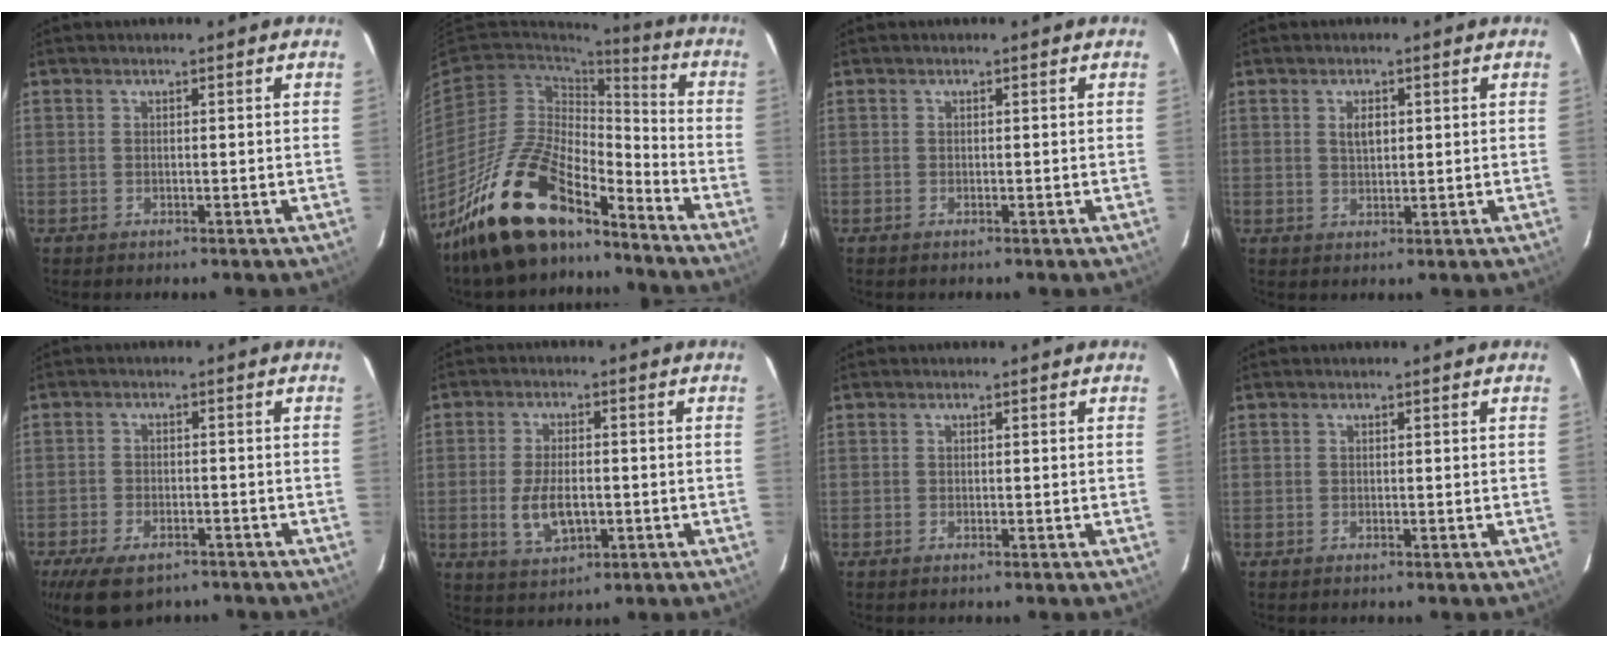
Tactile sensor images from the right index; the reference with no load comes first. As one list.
[{"total": 19.5, "force": [-15.0, 6.8, 10.4], "torque": [-0.210, 0.001, -0.272]}, {"total": 0.0}, {"total": 2.7, "force": [0.7, 1.5, 2.1], "torque": [-0.036, 0.004, 0.013]}, {"total": 10.2, "force": [-7.2, 4.9, 5.4], "torque": [-0.126, -0.016, -0.118]}, {"total": 7.5, "force": [-1.7, 3.7, 6.3], "torque": [-0.129, -0.008, -0.025]}, {"total": 0.0}, {"total": 0.0}]